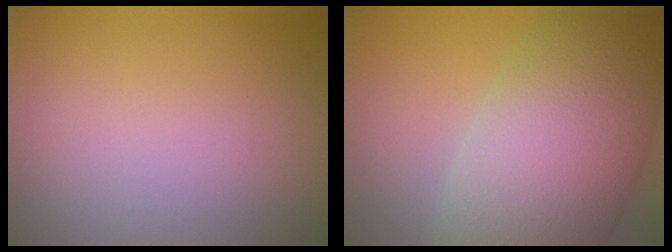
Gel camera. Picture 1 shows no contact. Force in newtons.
{"total": 11.7, "press": 11.7, "slide": 0.4}